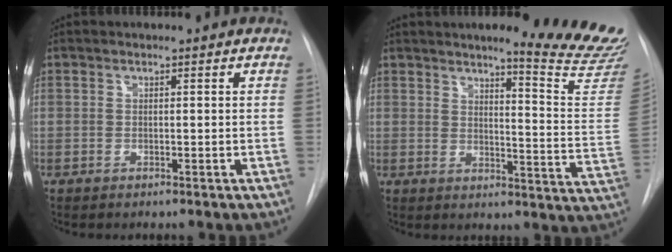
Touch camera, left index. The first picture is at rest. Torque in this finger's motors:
{"motor_torque": [0.81, -1.33, 0.01, 0.04]}